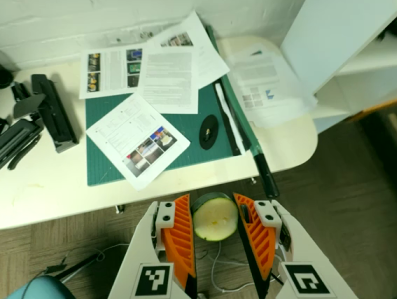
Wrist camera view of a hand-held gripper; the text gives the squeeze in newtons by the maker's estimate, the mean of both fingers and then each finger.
{"total": 11.3, "left": 11.5, "right": 11.1}